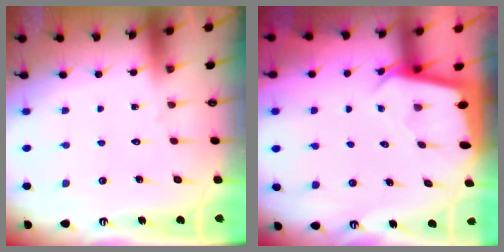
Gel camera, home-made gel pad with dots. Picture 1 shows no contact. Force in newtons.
{"total": 2.1, "press": 2.1, "slide": 0.0}